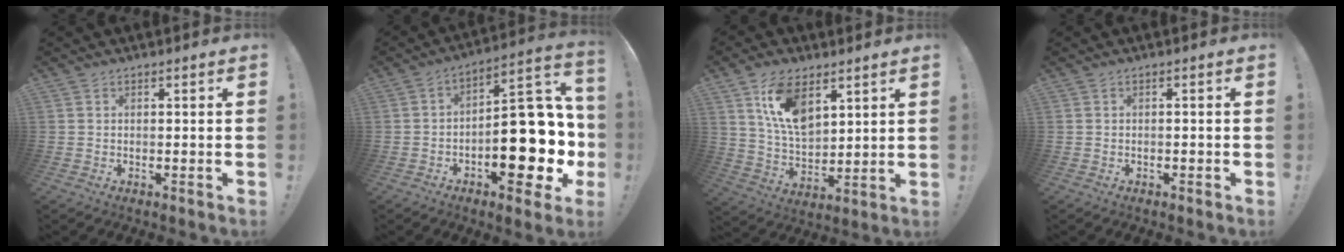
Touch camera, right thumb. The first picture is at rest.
{"total": 21.6, "force": [-5.6, 10.3, 18.2], "torque": [-0.226, 0.044, -0.072]}
{"total": 13.8, "force": [7.7, 7.7, 8.6], "torque": [-0.172, -0.033, 0.141]}
{"total": 0.7, "force": [-0.6, 0.1, 0.4], "torque": [-0.010, 0.002, -0.010]}